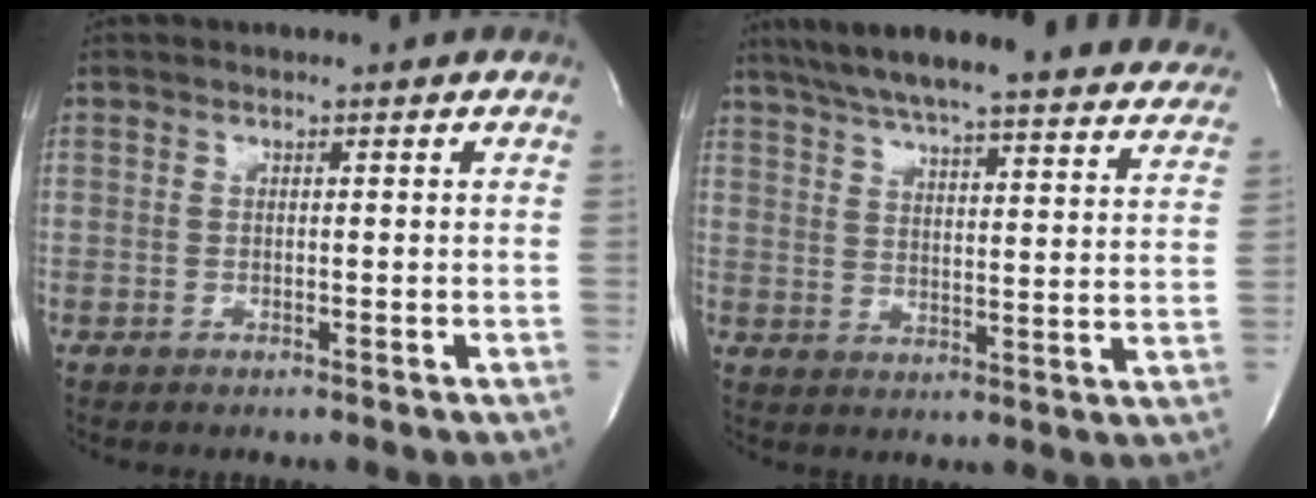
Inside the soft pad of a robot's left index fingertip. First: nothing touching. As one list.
[{"total": 32.1, "force": [28.3, 4.1, 14.5], "torque": [-0.223, -0.047, 0.347]}]